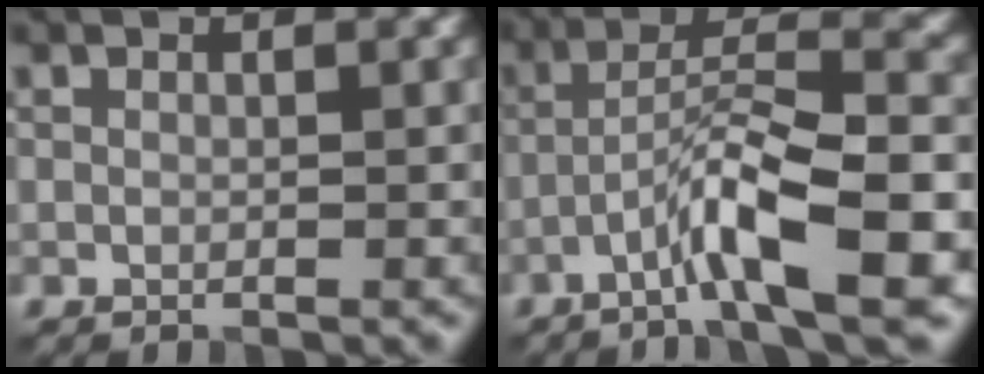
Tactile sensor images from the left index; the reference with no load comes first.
{"total": 7.9, "force": [-3.8, 1.1, 6.9], "torque": [-0.117, 0.018, -0.070]}